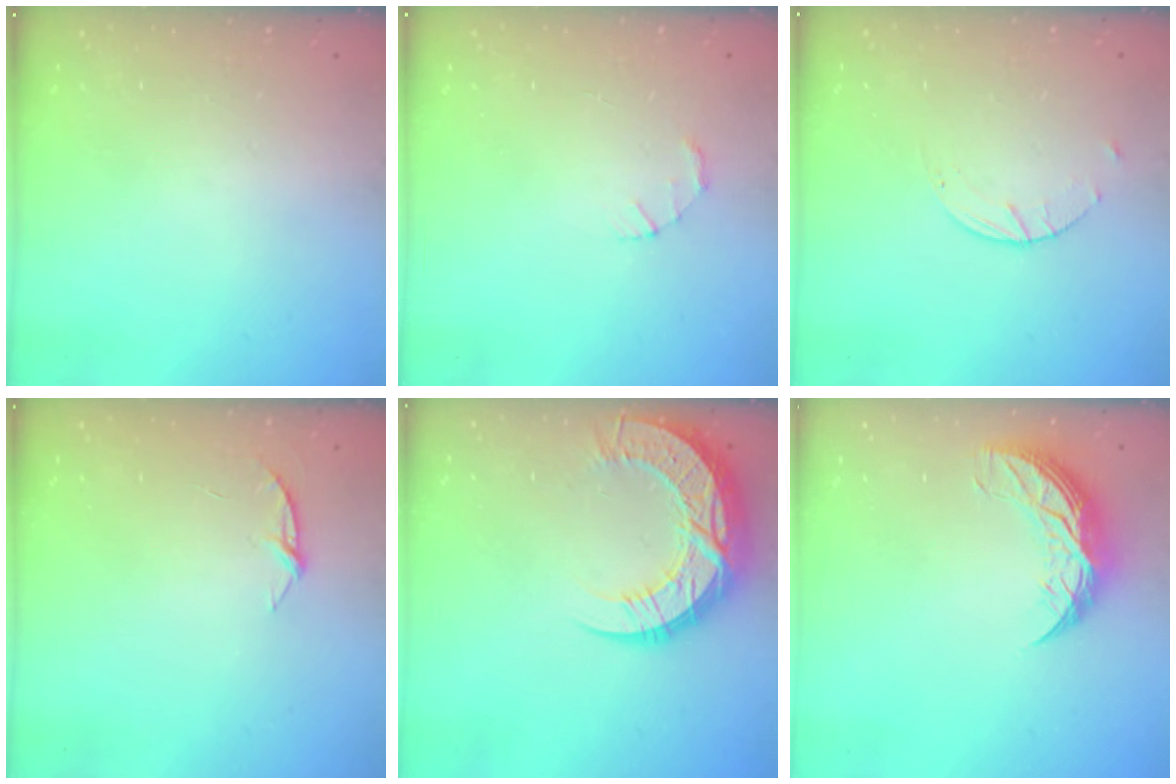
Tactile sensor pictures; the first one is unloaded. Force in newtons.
{"total": 1.4, "press": 1.3, "slide": 0.3}
{"total": 2.6, "press": 2.6, "slide": 0.4}
{"total": 4.3, "press": 4.3, "slide": 0.4}
{"total": 16.5, "press": 16.5, "slide": 1.2}
{"total": 9.7, "press": 9.7, "slide": 0.5}